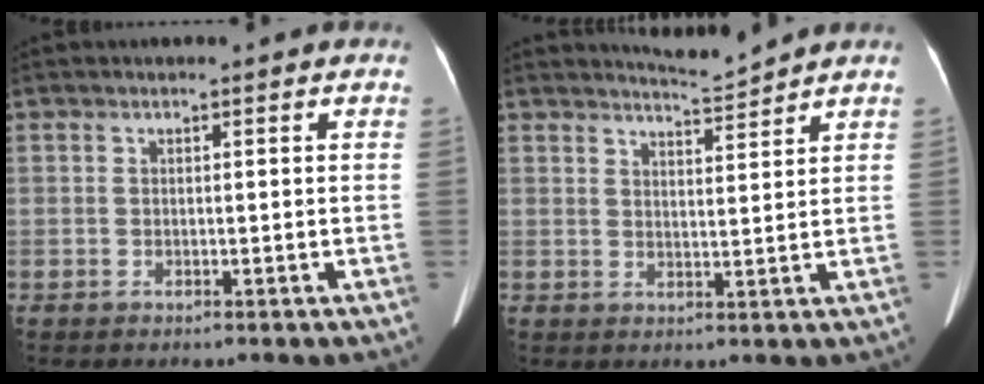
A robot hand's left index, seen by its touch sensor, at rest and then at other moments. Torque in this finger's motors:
{"motor_torque": [0.30, -0.51, -0.02, -0.01]}